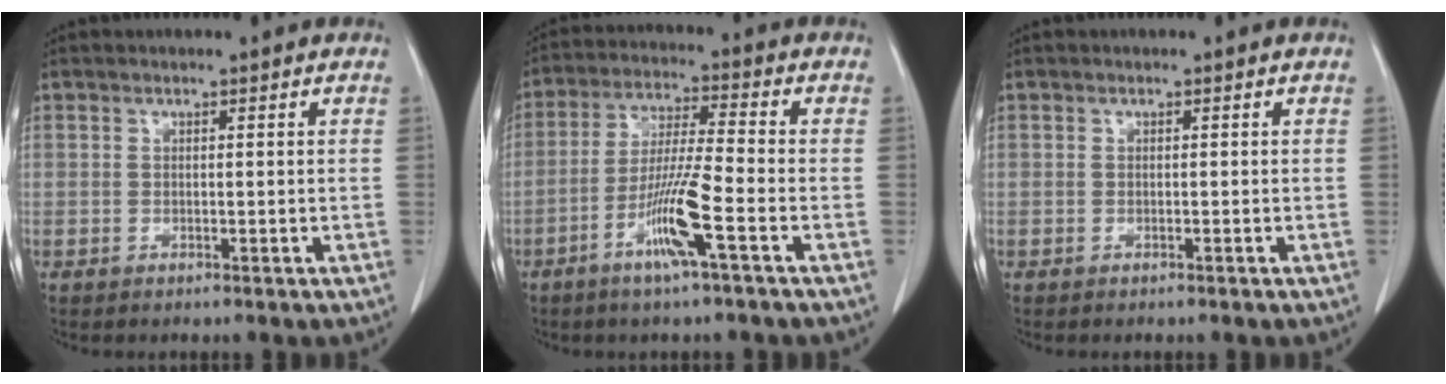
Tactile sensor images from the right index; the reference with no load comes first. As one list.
[{"total": 9.7, "force": [-4.3, -0.4, 8.6], "torque": [-0.169, -0.010, -0.087]}, {"total": 0.0}]